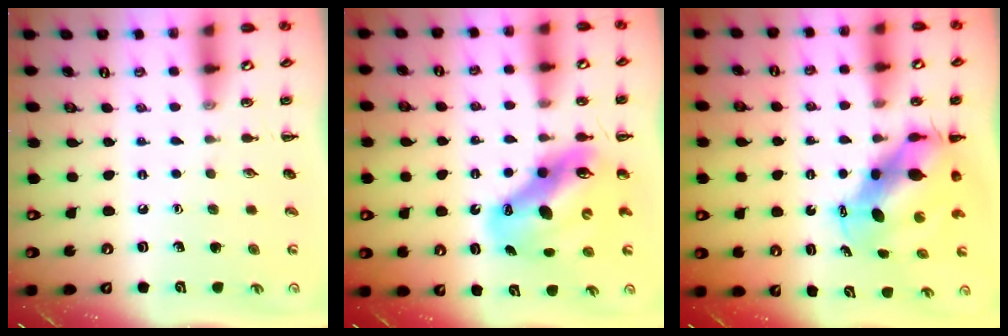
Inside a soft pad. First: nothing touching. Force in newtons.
{"total": 12.9, "press": 12.4, "slide": 3.8}
{"total": 8.9, "press": 8.7, "slide": 1.9}